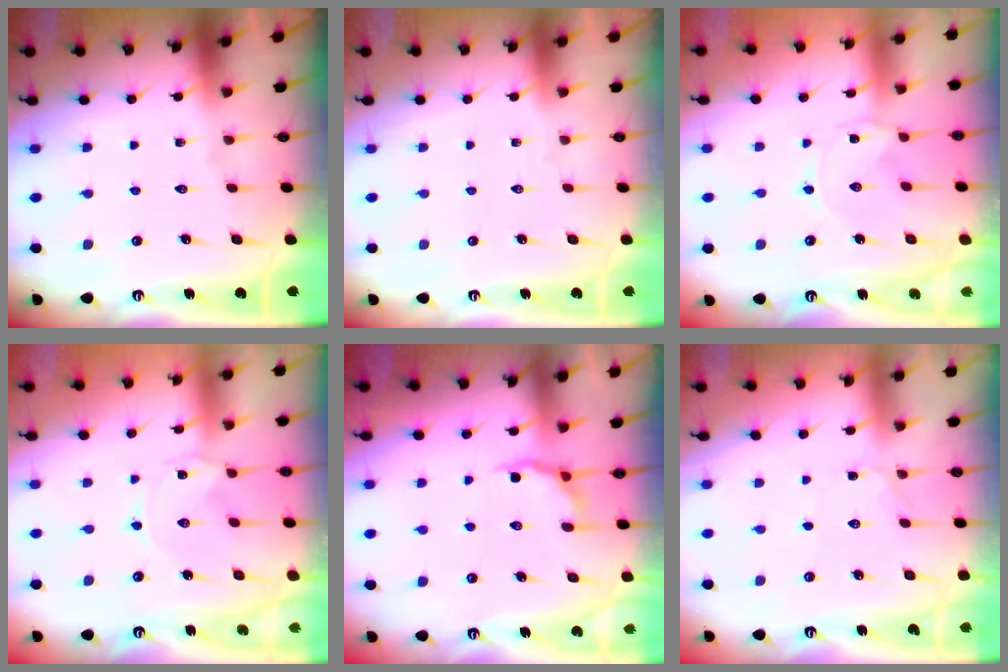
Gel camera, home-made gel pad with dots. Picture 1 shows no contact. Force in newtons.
{"total": 0.0}
{"total": 0.0}
{"total": 0.0}
{"total": 3.6, "press": 2.9, "slide": 2.2}
{"total": 1.8, "press": 1.8, "slide": 0.4}